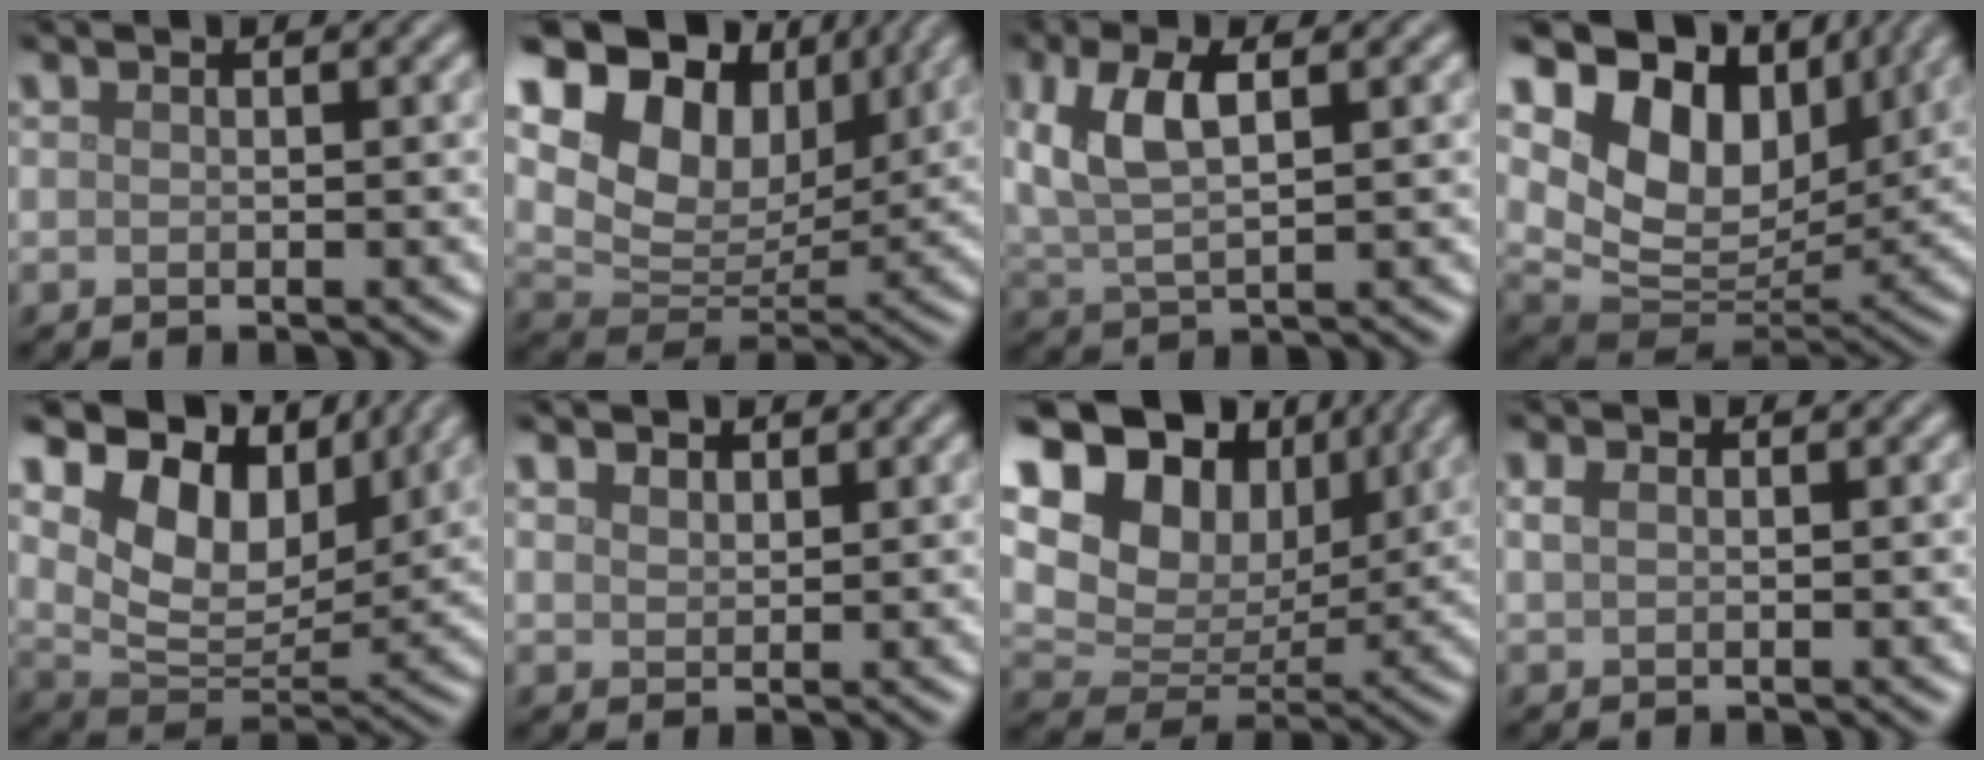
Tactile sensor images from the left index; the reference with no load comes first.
{"total": 11.8, "force": [6.5, 7.4, 6.6], "torque": [-0.129, 0.010, 0.112]}
{"total": 6.2, "force": [1.9, 2.7, 5.2], "torque": [-0.116, 0.011, 0.034]}
{"total": 12.1, "force": [6.1, 7.8, 7.0], "torque": [-0.137, 0.004, 0.115]}
{"total": 9.3, "force": [5.0, 5.4, 5.6], "torque": [-0.096, -0.007, 0.087]}
{"total": 1.4, "force": [1.1, 0.7, 0.3], "torque": [-0.009, 0.001, 0.024]}
{"total": 13.0, "force": [6.5, 8.7, 7.2], "torque": [-0.150, 0.024, 0.108]}
{"total": 0.8, "force": [0.3, 0.5, 0.6], "torque": [-0.014, 0.001, 0.004]}